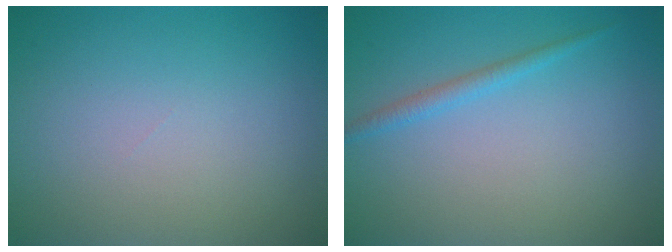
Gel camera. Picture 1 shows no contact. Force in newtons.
{"total": 1.3, "press": 1.3, "slide": 0.1}